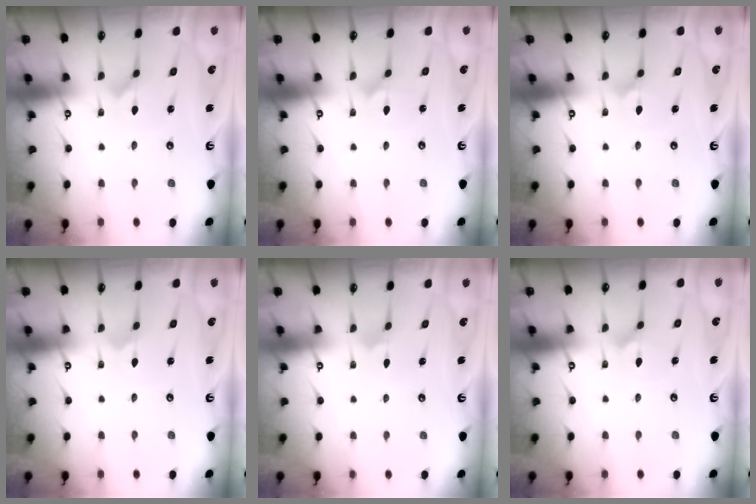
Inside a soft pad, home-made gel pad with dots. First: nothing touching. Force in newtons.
{"total": 1.6, "press": 1.6, "slide": 0.0}
{"total": 2.4, "press": 2.4, "slide": 0.2}
{"total": 1.0, "press": 1.0, "slide": 0.0}
{"total": 2.2, "press": 2.2, "slide": 0.1}
{"total": 2.4, "press": 2.4, "slide": 0.0}